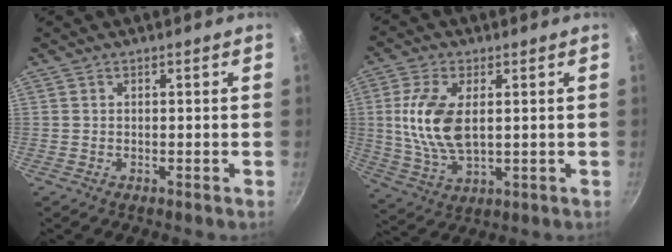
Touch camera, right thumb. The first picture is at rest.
{"total": 12.0, "force": [1.6, 6.4, 10.1], "torque": [-0.198, -0.006, 0.034]}